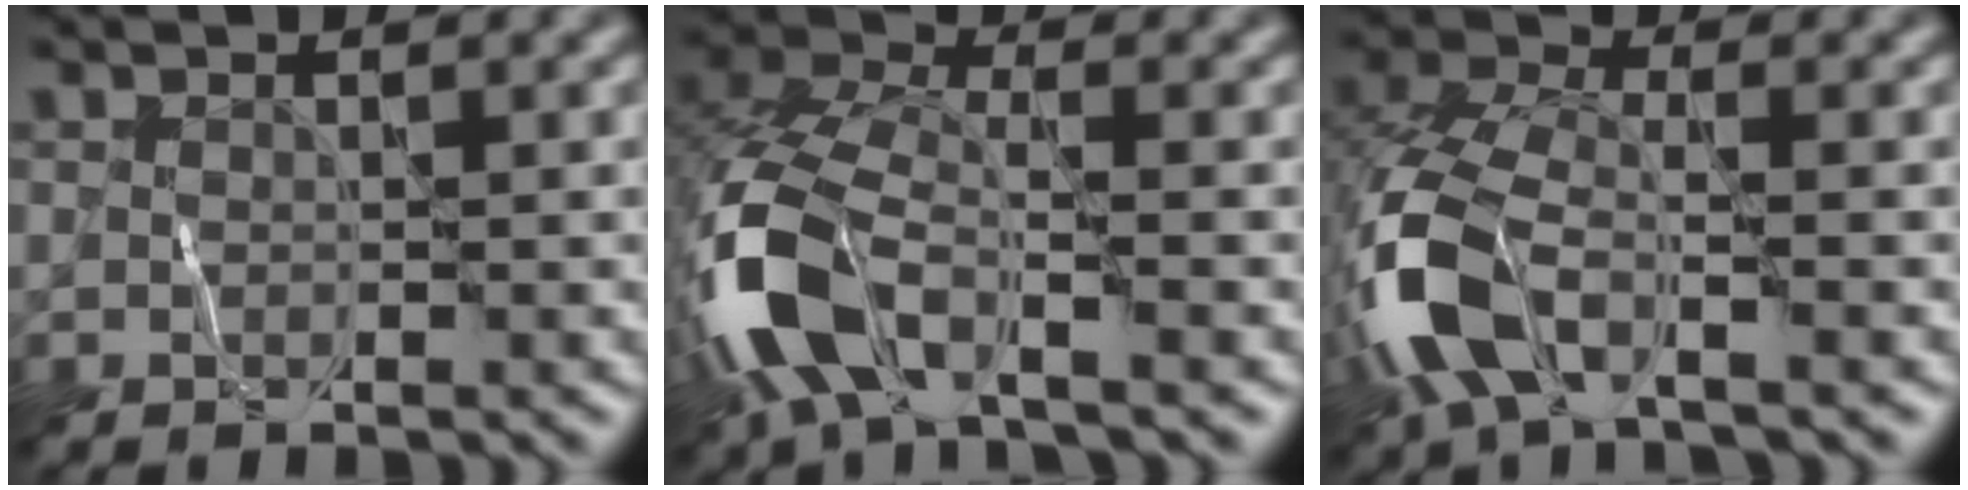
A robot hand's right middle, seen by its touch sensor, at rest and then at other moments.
{"total": 9.7, "force": [-4.2, 4.5, 7.5], "torque": [-0.180, -0.004, -0.093]}
{"total": 8.2, "force": [-3.2, 3.9, 6.5], "torque": [-0.165, 0.000, -0.080]}